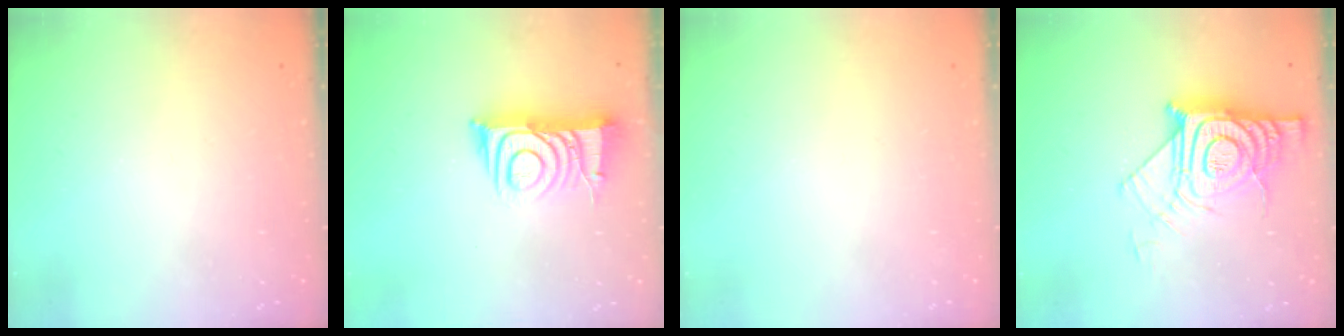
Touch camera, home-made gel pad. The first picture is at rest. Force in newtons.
{"total": 10.3, "press": 10.3, "slide": 1.1}
{"total": 1.6, "press": 1.6, "slide": 0.1}
{"total": 17.0, "press": 17.0, "slide": 1.4}